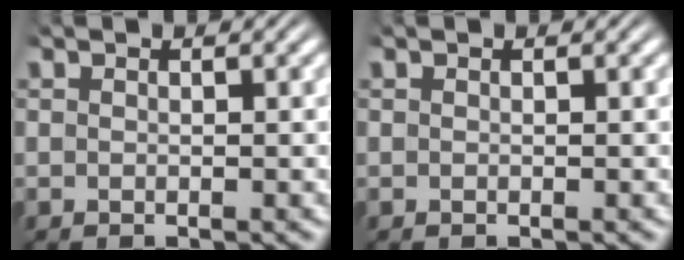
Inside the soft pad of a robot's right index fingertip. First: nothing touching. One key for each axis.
{"total": 0.0}